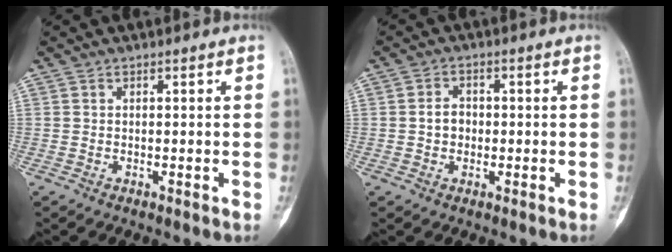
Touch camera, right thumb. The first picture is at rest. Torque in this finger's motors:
{"motor_torque": [0.08, 0.00, 0.11, -0.28, 0.10]}